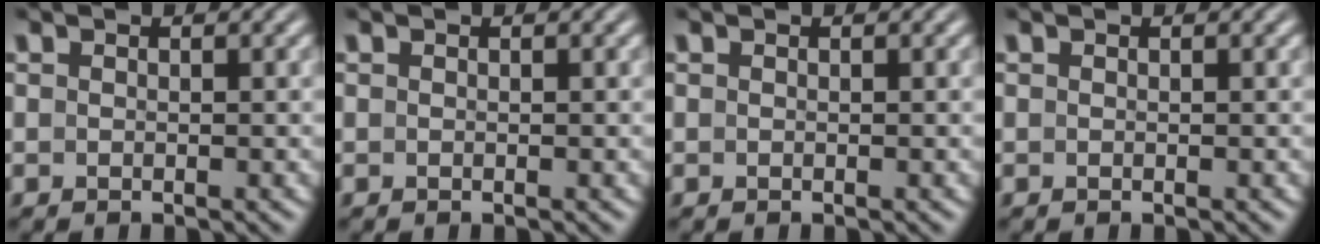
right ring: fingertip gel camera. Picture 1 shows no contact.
{"total": 0.0}
{"total": 0.0}
{"total": 0.0}